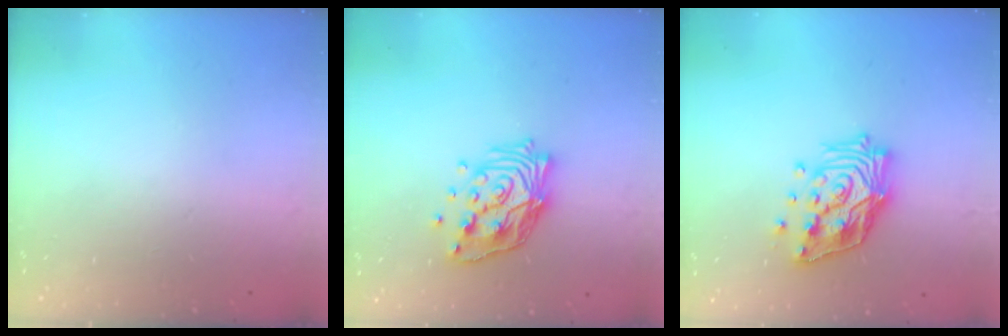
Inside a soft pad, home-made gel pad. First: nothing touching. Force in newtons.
{"total": 14.9, "press": 14.8, "slide": 1.1}
{"total": 16.6, "press": 16.4, "slide": 2.7}